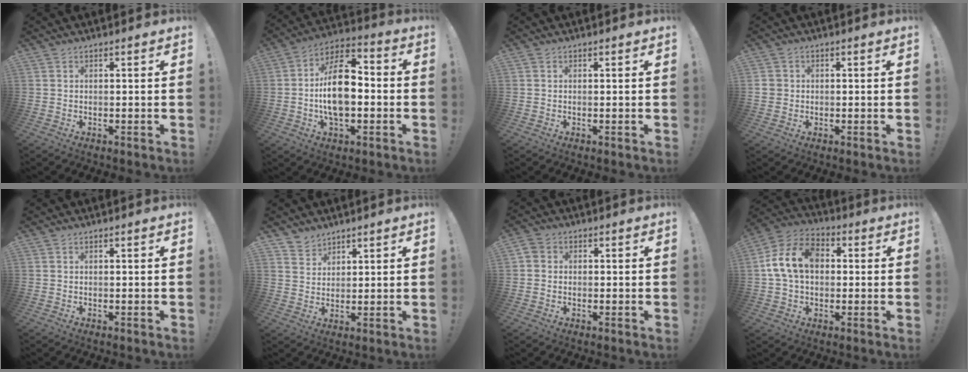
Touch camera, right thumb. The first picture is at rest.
{"total": 16.5, "force": [-2.1, 9.1, 13.6], "torque": [-0.237, 0.020, -0.039]}
{"total": 0.0}
{"total": 2.4, "force": [-0.1, 2.2, 0.7], "torque": [-0.006, 0.004, -0.001]}
{"total": 0.0}
{"total": 4.0, "force": [3.2, 2.3, -0.2], "torque": [-0.004, -0.025, 0.063]}
{"total": 2.8, "force": [-0.5, 2.5, 1.3], "torque": [-0.021, 0.009, -0.008]}
{"total": 14.2, "force": [1.9, 10.5, 9.5], "torque": [-0.175, 0.018, 0.039]}